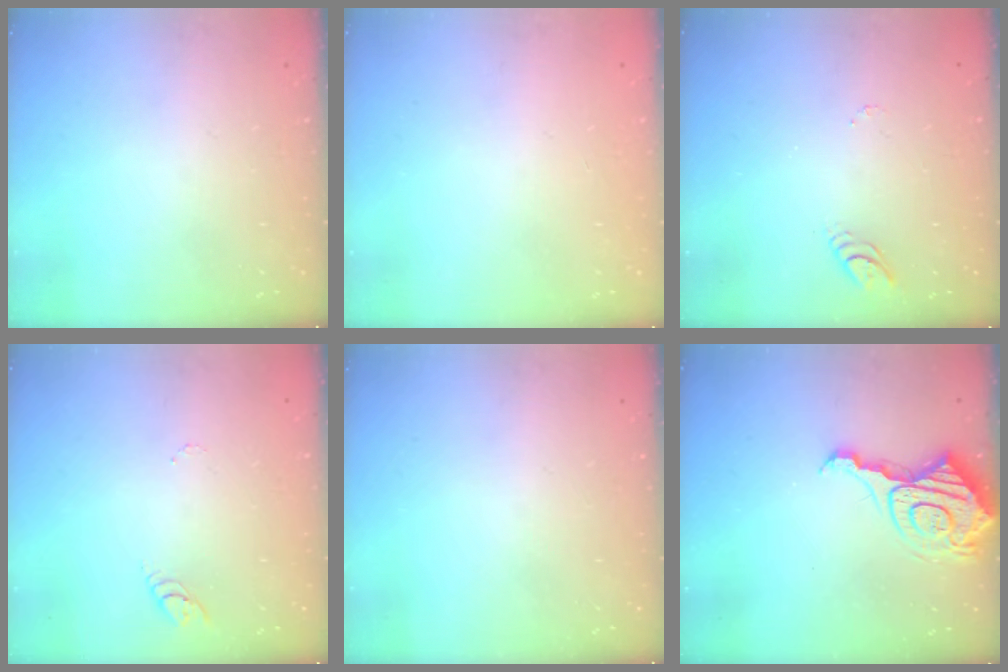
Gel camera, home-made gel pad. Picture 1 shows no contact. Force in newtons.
{"total": 0.0}
{"total": 3.5, "press": 3.5, "slide": 0.5}
{"total": 3.1, "press": 3.1, "slide": 0.3}
{"total": 0.0}
{"total": 12.7, "press": 12.6, "slide": 1.3}